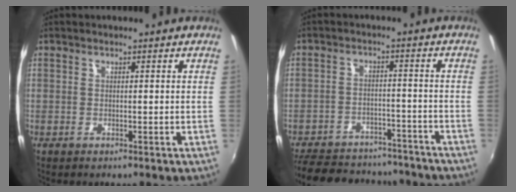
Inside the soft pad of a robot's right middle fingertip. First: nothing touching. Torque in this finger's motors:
{"motor_torque": [0.88, -1.26, 0.21, 0.03]}